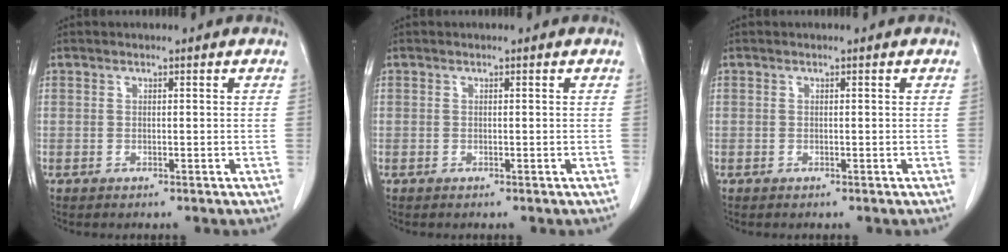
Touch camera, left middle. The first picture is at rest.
{"total": 0.0}
{"total": 0.0}